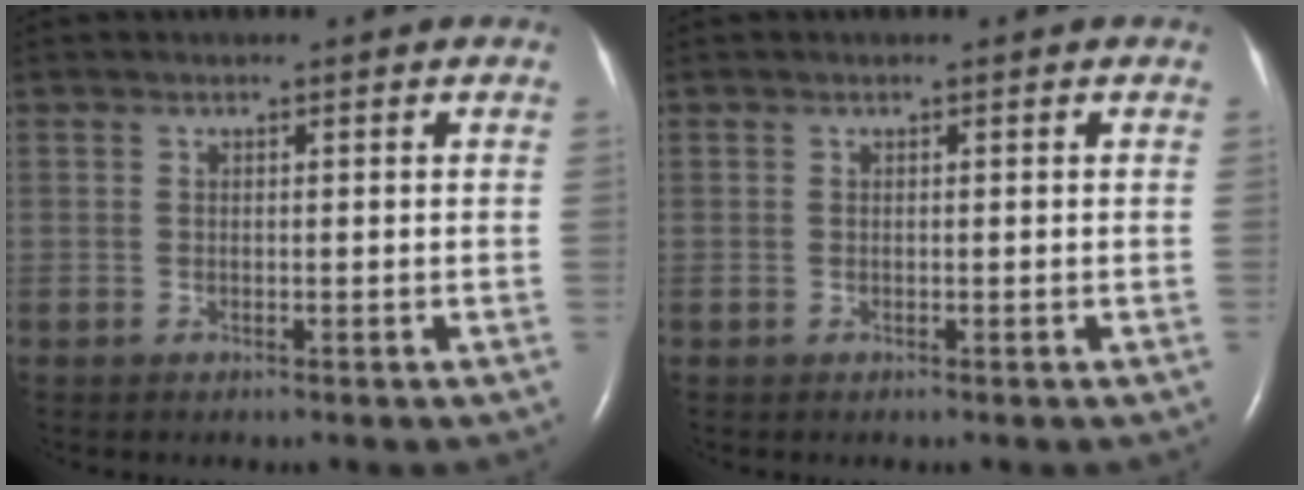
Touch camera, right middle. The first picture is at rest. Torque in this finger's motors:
{"motor_torque": [0.02, -0.02, 0.00, 0.00]}